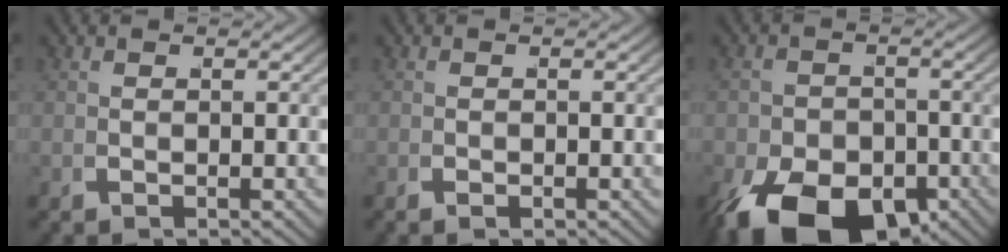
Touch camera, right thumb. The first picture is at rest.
{"total": 0.0}
{"total": 11.8, "force": [-5.9, 6.7, 7.7], "torque": [-0.131, -0.048, -0.071]}